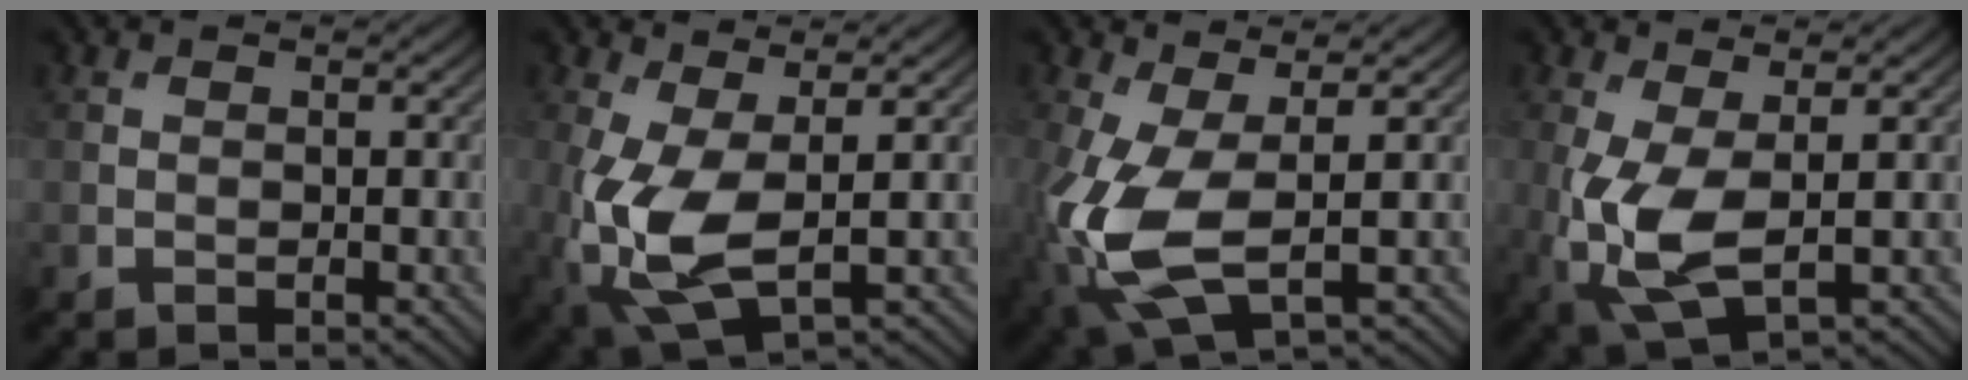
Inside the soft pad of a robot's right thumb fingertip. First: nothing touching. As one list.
[{"total": 8.1, "force": [-1.0, 3.7, 7.2], "torque": [-0.184, -0.009, -0.017]}, {"total": 9.1, "force": [-1.3, 3.9, 8.1], "torque": [-0.213, -0.011, -0.026]}, {"total": 7.5, "force": [-0.6, 3.2, 6.7], "torque": [-0.171, -0.009, -0.010]}]